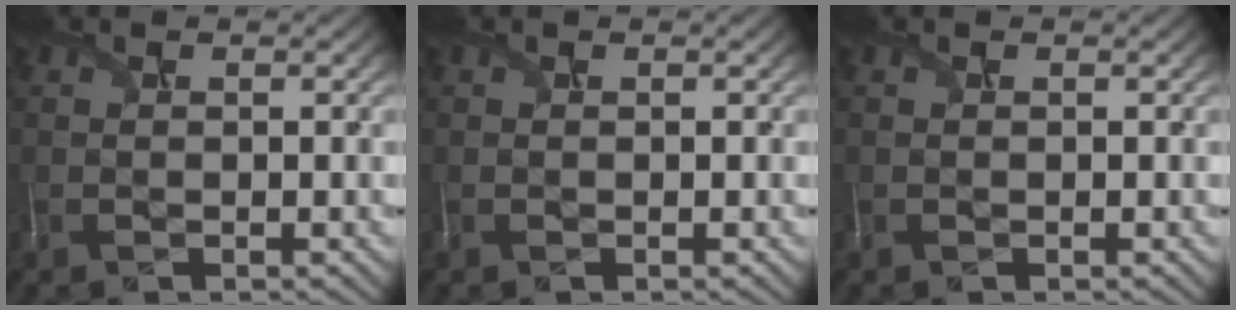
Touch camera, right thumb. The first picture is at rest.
{"total": 0.0}
{"total": 0.0}